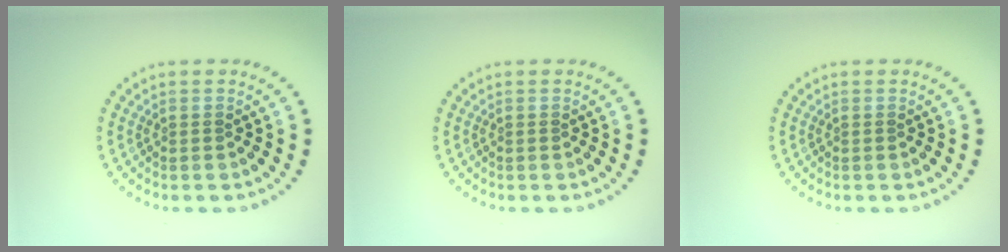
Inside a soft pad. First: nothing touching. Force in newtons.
{"total": 0.0}
{"total": 0.0}